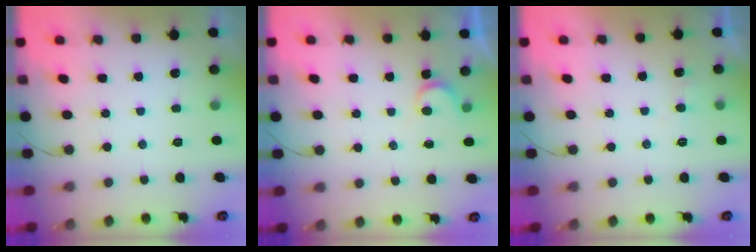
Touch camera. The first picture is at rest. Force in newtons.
{"total": 3.5, "press": 3.5, "slide": 0.3}
{"total": 3.7, "press": 3.7, "slide": 0.4}